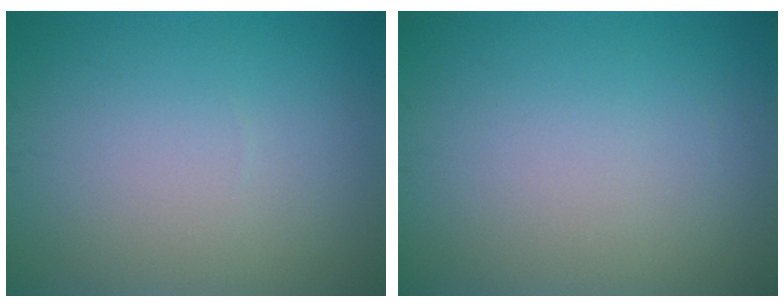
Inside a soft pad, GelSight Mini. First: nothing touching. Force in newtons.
{"total": 0.0}